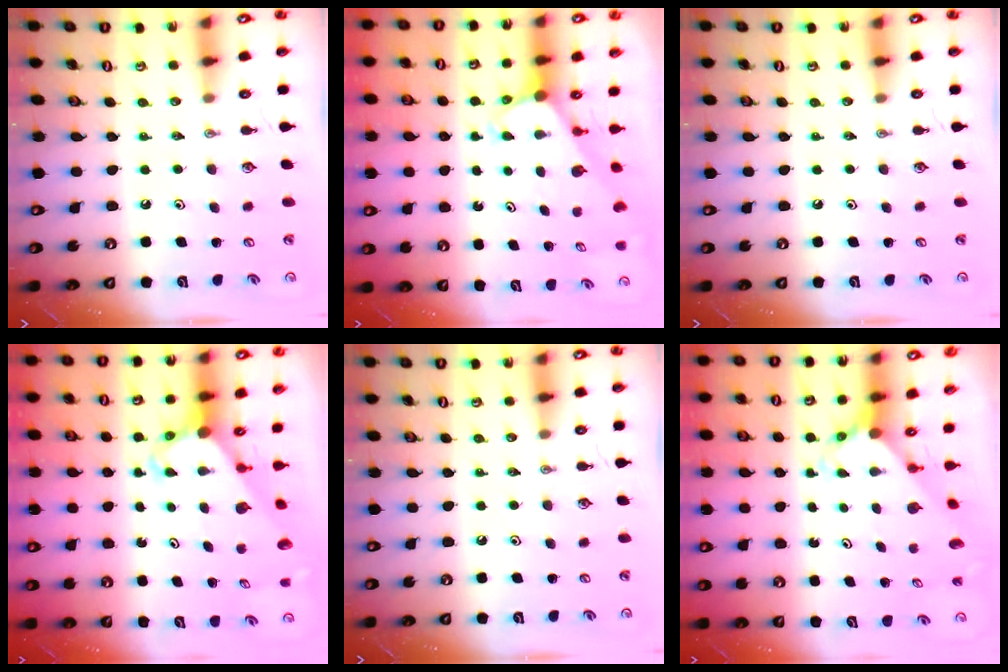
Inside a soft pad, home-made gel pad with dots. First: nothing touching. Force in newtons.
{"total": 3.3, "press": 3.3, "slide": 0.1}
{"total": 0.0}
{"total": 6.1, "press": 6.1, "slide": 0.3}
{"total": 0.0}
{"total": 3.6, "press": 3.6, "slide": 0.2}